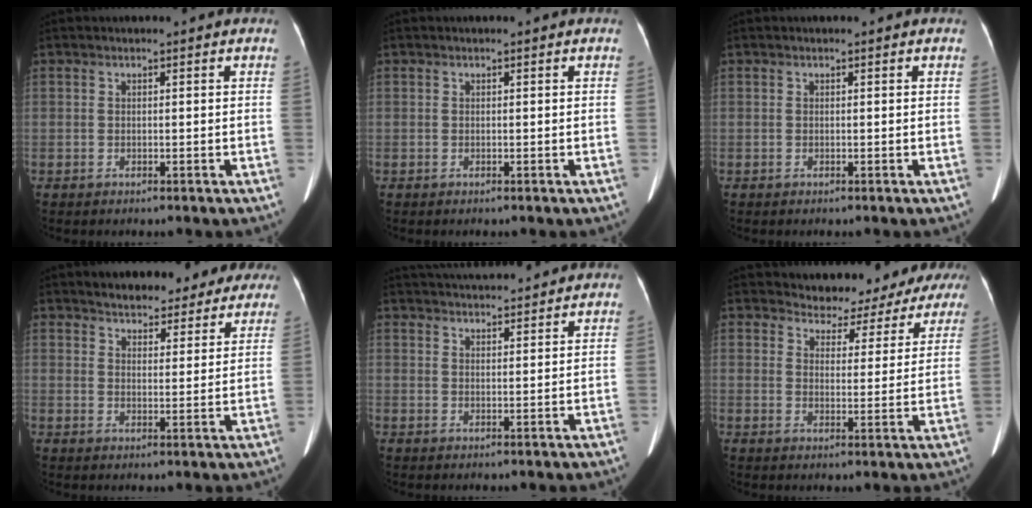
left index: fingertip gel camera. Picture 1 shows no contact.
{"total": 0.0}
{"total": 0.0}
{"total": 14.6, "force": [12.7, 5.2, 5.0], "torque": [-0.044, -0.006, 0.150]}
{"total": 12.7, "force": [11.8, 1.7, 4.2], "torque": [-0.070, 0.017, 0.169]}
{"total": 11.5, "force": [11.0, 3.5, 0.7], "torque": [0.015, -0.019, 0.109]}